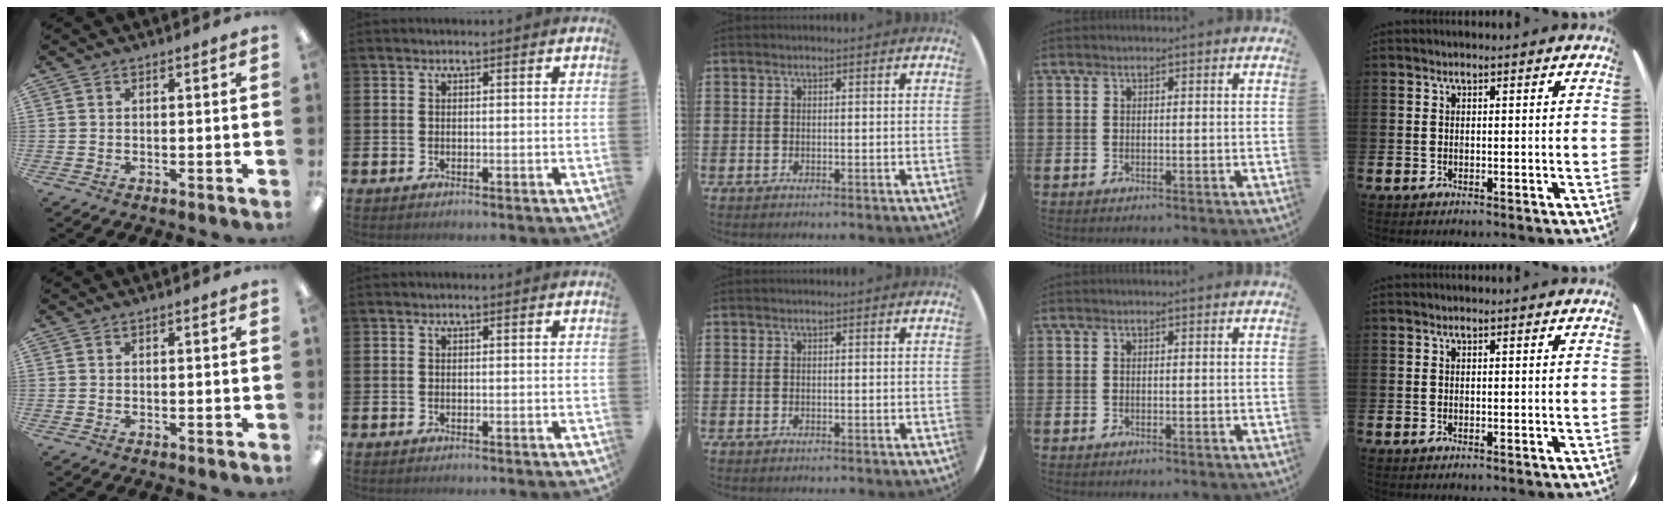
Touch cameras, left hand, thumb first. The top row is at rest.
{}